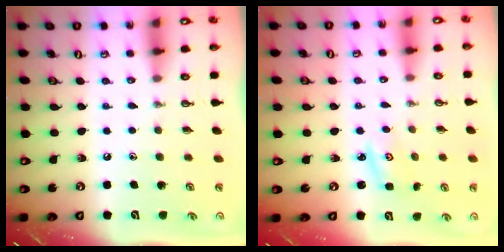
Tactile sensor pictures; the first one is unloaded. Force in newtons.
{"total": 2.3, "press": 2.3, "slide": 0.3}